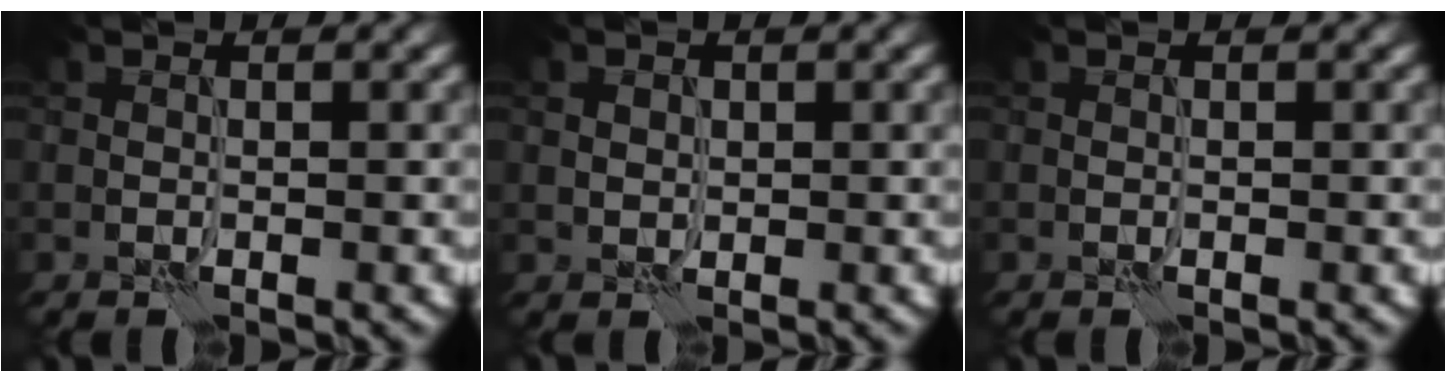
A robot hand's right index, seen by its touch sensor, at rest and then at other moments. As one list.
[{"total": 0.8, "force": [0.3, 0.7, 0.2], "torque": [-0.005, -0.003, 0.008]}, {"total": 0.0}]